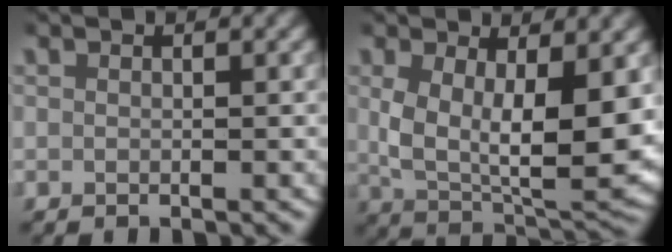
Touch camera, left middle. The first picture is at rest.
{"total": 9.0, "force": [0.7, 4.6, 7.7], "torque": [-0.140, -0.029, 0.023]}